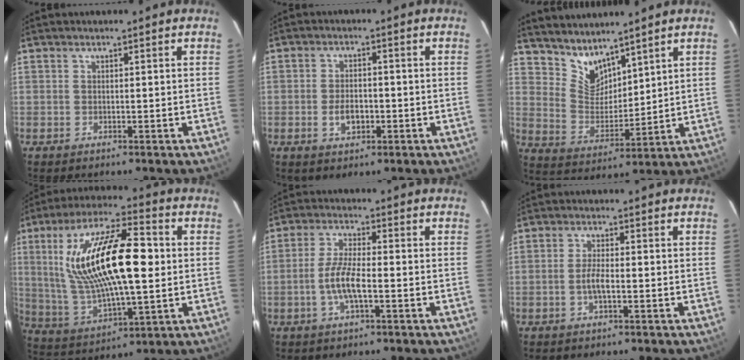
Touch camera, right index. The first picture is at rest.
{"total": 4.5, "force": [-1.3, 2.7, 3.3], "torque": [-0.064, 0.003, -0.019]}
{"total": 8.3, "force": [7.4, 2.8, 2.4], "torque": [-0.044, -0.004, 0.152]}
{"total": 22.6, "force": [3.5, 7.4, 21.1], "torque": [-0.404, 0.013, 0.074]}
{"total": 6.7, "force": [-2.0, 1.5, 6.2], "torque": [-0.127, 0.004, -0.041]}
{"total": 3.2, "force": [-1.0, 0.7, 2.9], "torque": [-0.060, 0.003, -0.019]}